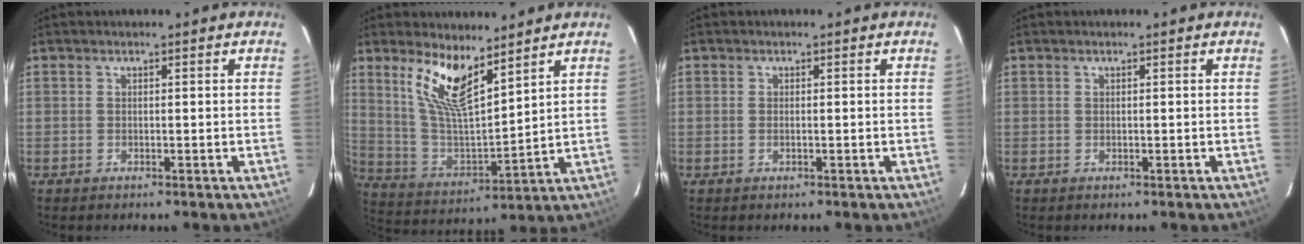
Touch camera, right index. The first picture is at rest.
{"total": 11.9, "force": [7.8, 3.3, 8.3], "torque": [-0.169, -0.005, 0.162]}
{"total": 0.6, "force": [-0.1, 0.1, 0.6], "torque": [-0.013, 0.002, -0.004]}
{"total": 0.0}